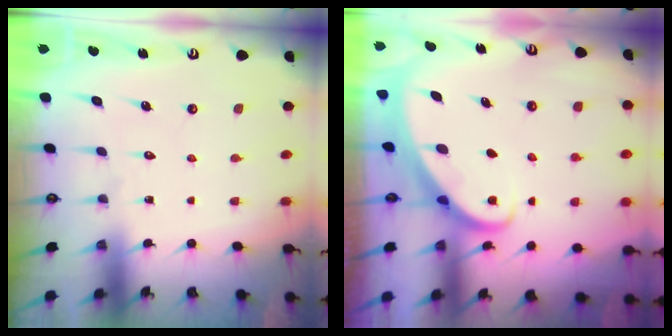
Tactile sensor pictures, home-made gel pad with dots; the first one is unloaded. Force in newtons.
{"total": 2.6, "press": 2.6, "slide": 0.3}